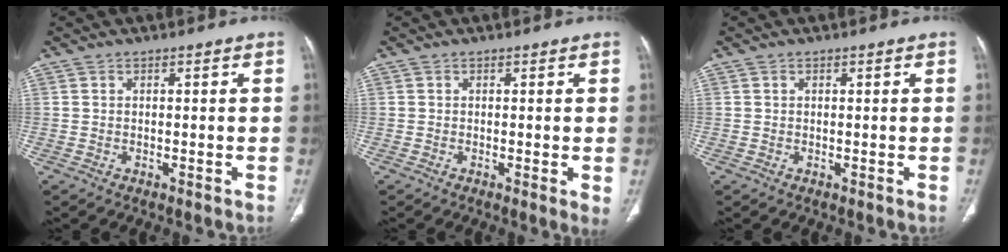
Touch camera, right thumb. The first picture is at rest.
{"total": 2.3, "force": [-0.1, 0.4, 2.2], "torque": [-0.036, -0.009, -0.003]}
{"total": 0.0}